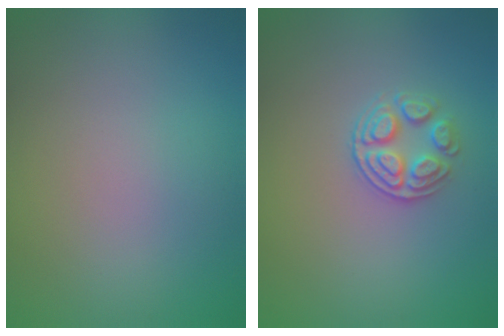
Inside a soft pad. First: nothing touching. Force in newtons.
{"total": 2.7, "press": 2.5, "slide": 0.9}